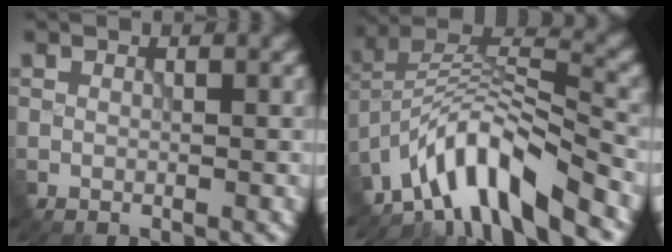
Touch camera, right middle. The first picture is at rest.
{"total": 9.4, "force": [-6.5, 2.8, 6.2], "torque": [-0.095, 0.008, -0.126]}